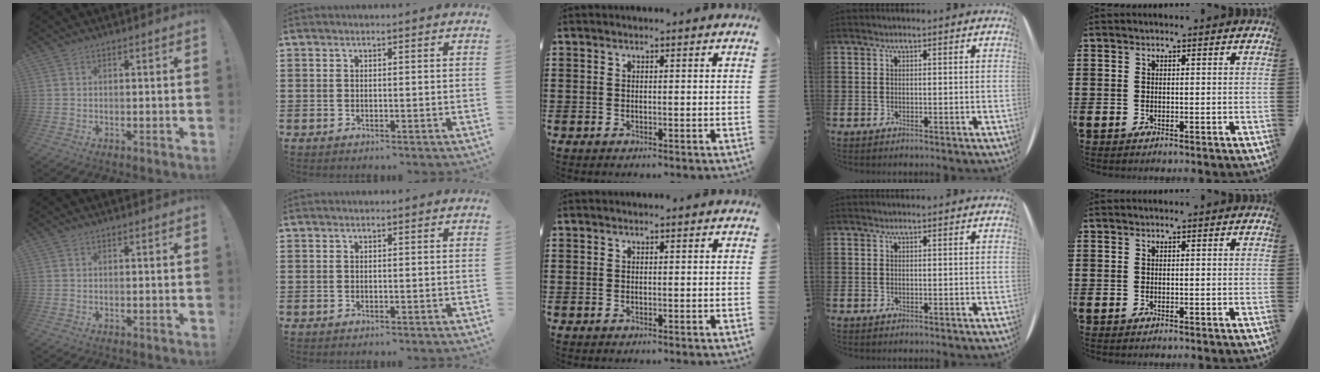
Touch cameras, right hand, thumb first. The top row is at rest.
{}